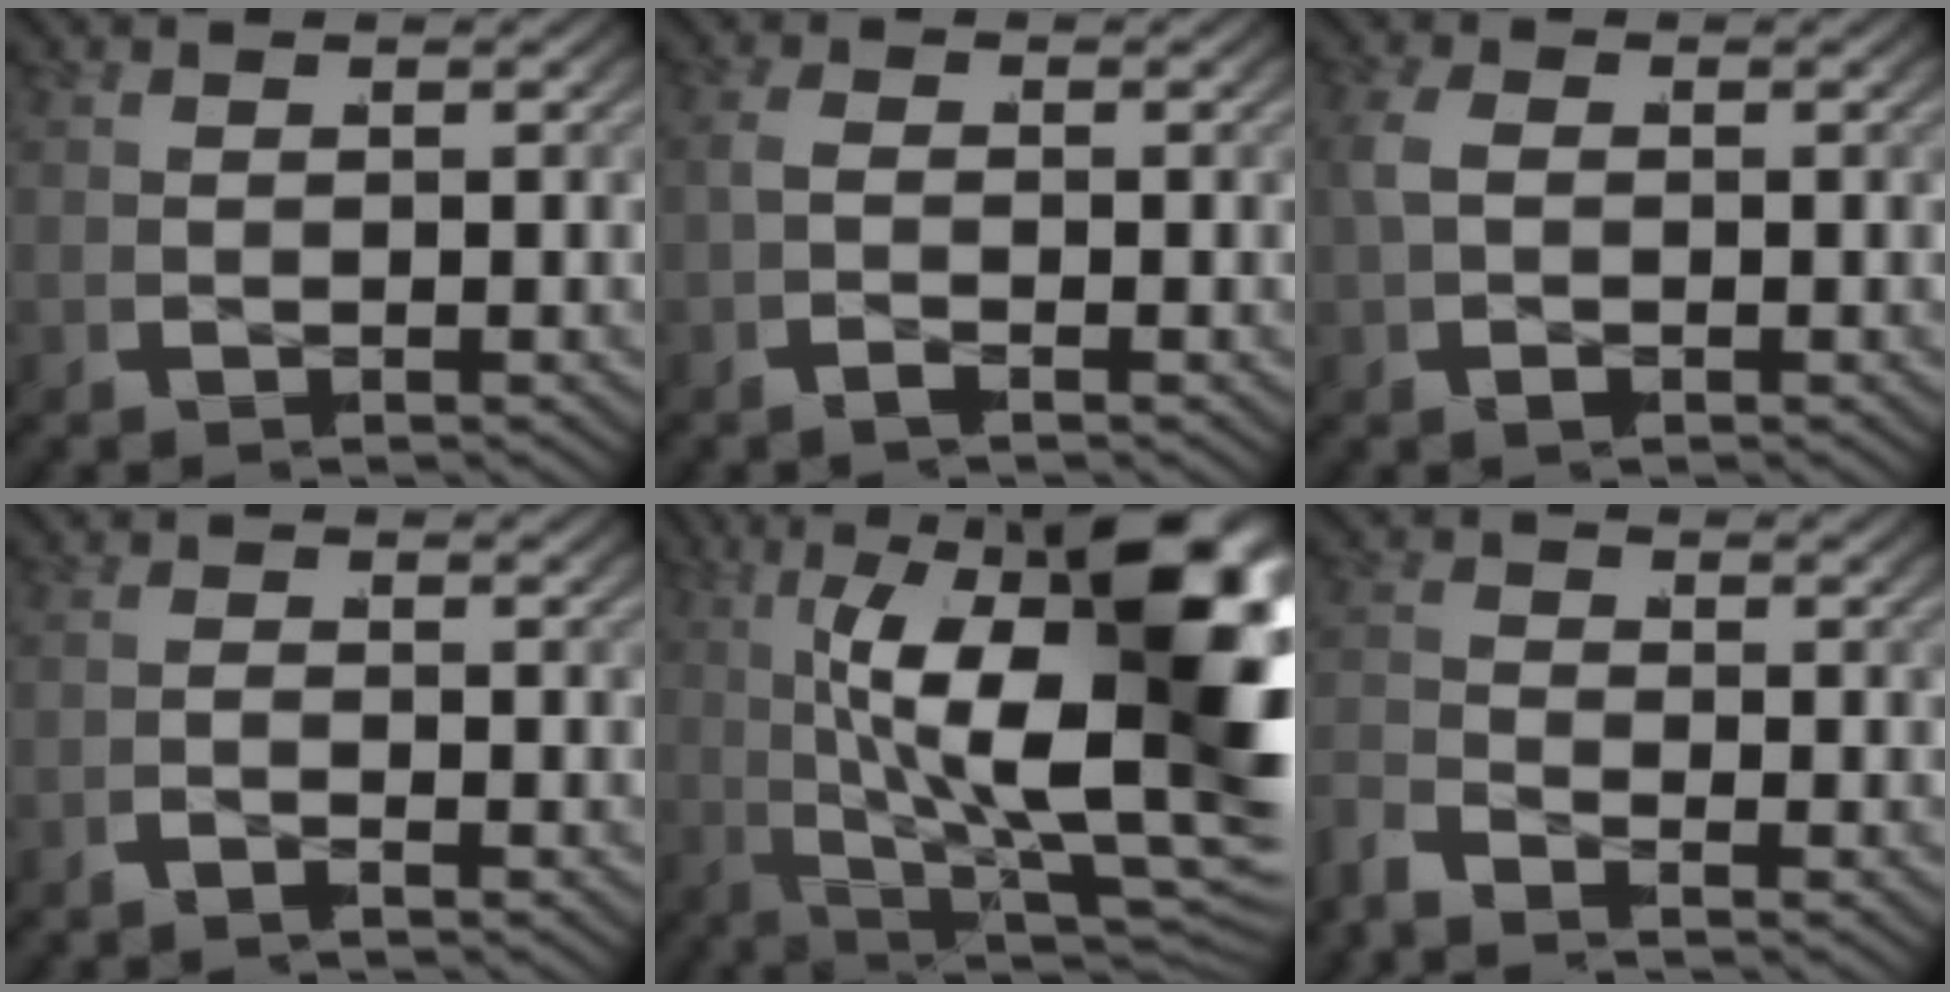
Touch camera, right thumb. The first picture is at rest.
{"total": 0.8, "force": [-0.6, 0.2, 0.6], "torque": [-0.019, 0.002, -0.016]}
{"total": 2.3, "force": [0.0, 1.6, 1.6], "torque": [-0.045, -0.001, 0.001]}
{"total": 1.1, "force": [-1.0, -0.5, -0.2], "torque": [0.004, 0.007, -0.030]}
{"total": 23.4, "force": [1.5, 11.1, 20.6], "torque": [-0.312, -0.043, 0.038]}
{"total": 2.2, "force": [-2.2, 0.1, 0.3], "torque": [-0.006, -0.002, -0.052]}